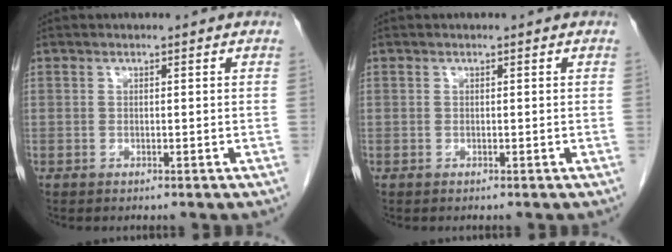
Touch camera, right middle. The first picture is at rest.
{"total": 0.0}